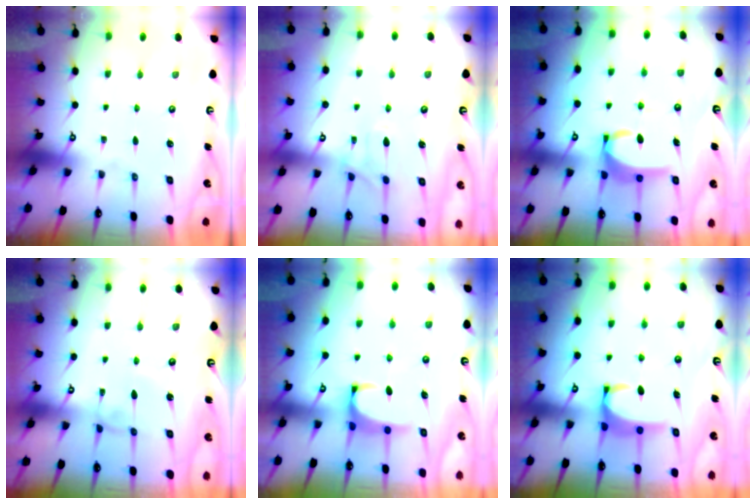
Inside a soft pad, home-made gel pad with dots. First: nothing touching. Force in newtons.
{"total": 1.0, "press": 0.5, "slide": 0.8}
{"total": 6.4, "press": 6.4, "slide": 0.6}
{"total": 3.3, "press": 3.3, "slide": 0.0}
{"total": 0.9, "press": 0.6, "slide": 0.6}
{"total": 3.0, "press": 2.9, "slide": 0.8}